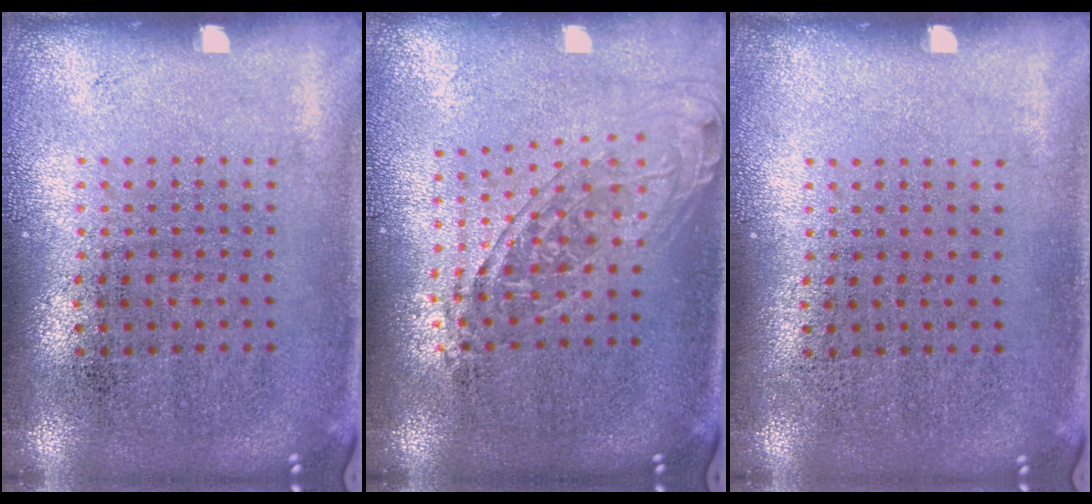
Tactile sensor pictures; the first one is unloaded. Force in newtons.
{"total": 1.5, "press": 1.3, "slide": 0.8}
{"total": 0.0}